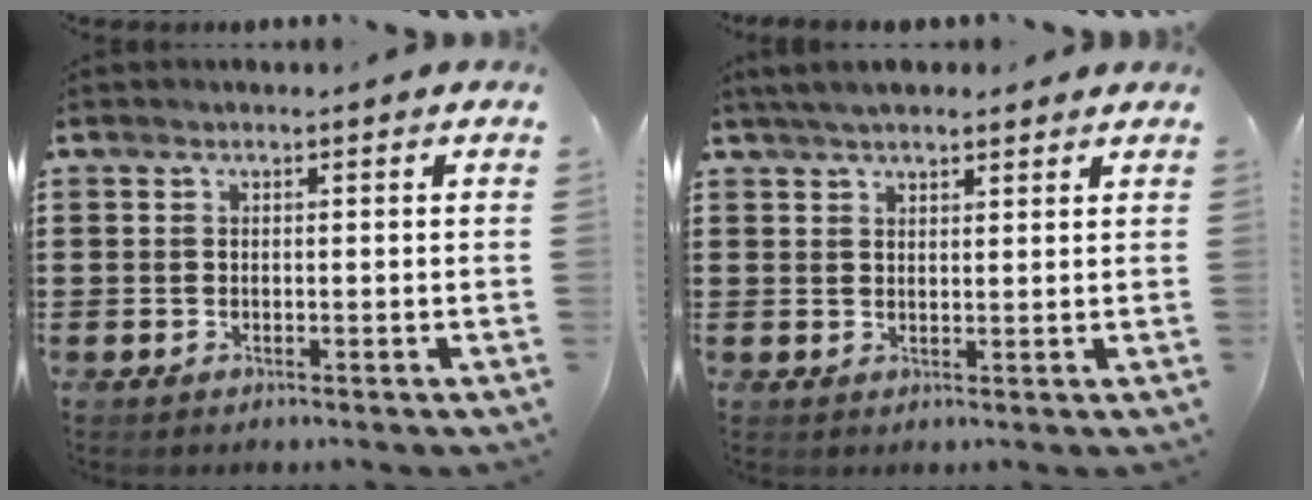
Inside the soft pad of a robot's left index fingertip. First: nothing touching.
{"total": 3.7, "force": [3.3, 1.3, 1.0], "torque": [-0.029, 0.001, 0.063]}